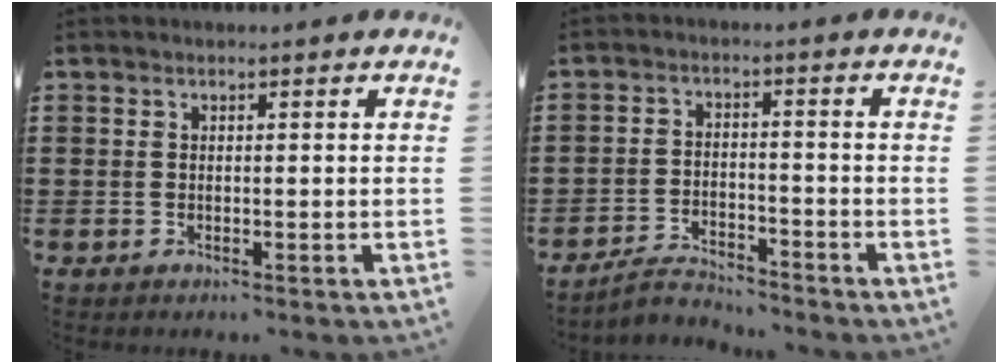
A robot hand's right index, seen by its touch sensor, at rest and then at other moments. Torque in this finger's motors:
{"motor_torque": [-1.25, 0.45, -0.87, -0.21]}